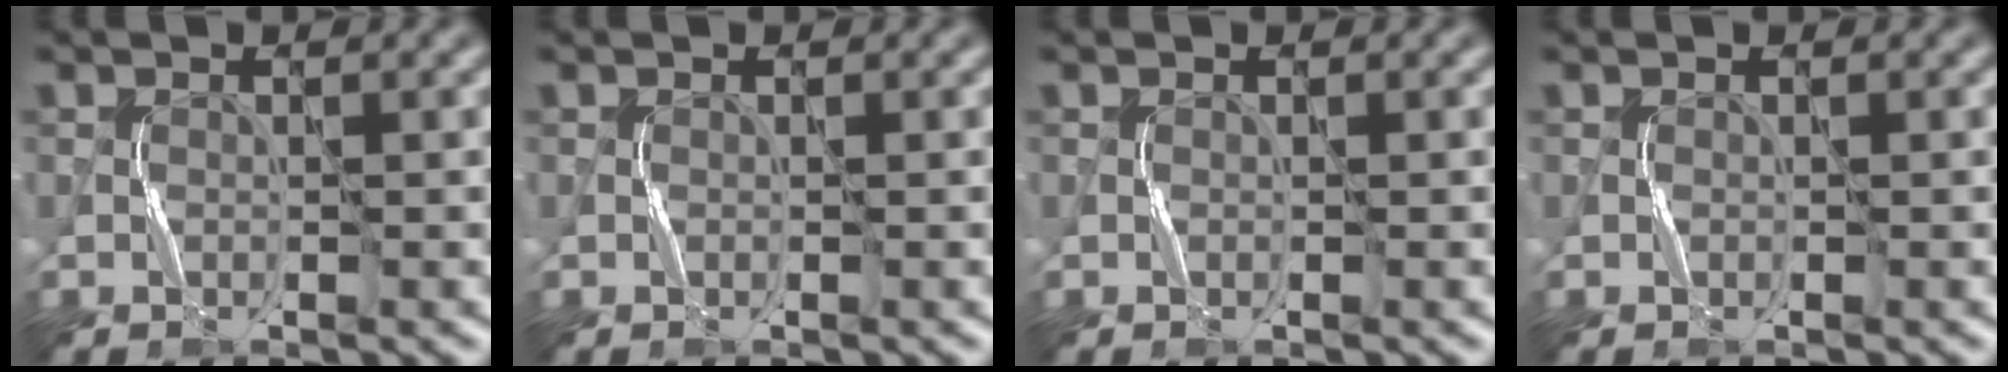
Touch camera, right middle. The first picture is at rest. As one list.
[{"total": 0.0}, {"total": 0.0}, {"total": 0.0}]